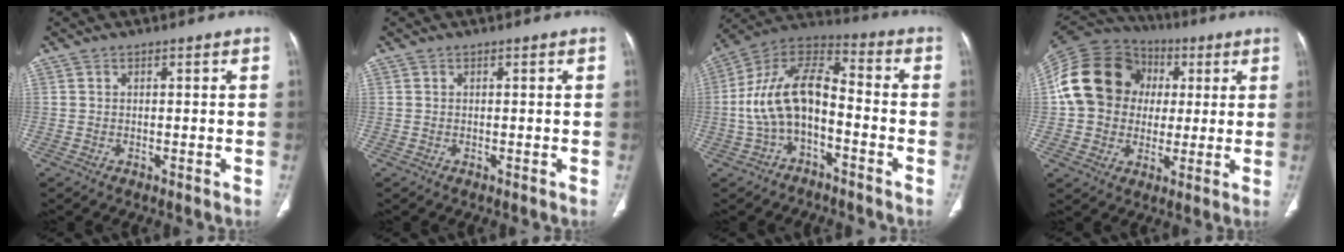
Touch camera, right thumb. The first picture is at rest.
{"total": 0.0}
{"total": 14.3, "force": [-3.4, 7.7, 11.6], "torque": [-0.216, 0.063, -0.069]}
{"total": 19.1, "force": [2.3, 16.3, 9.7], "torque": [-0.167, 0.031, 0.039]}